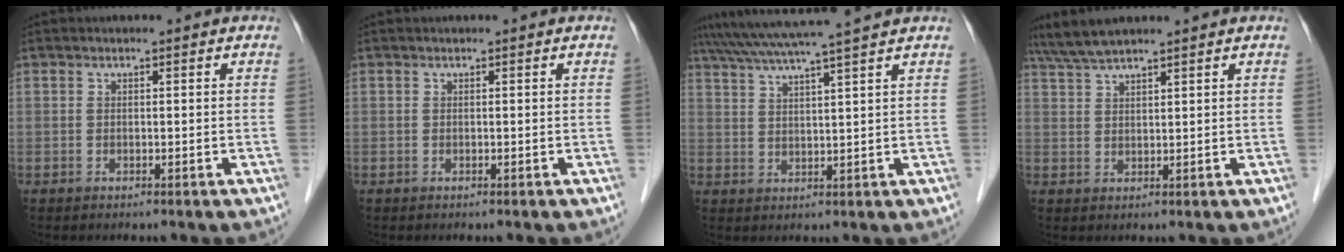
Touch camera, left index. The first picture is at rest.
{"total": 0.0}
{"total": 10.0, "force": [8.6, -1.9, 4.8], "torque": [-0.088, 0.017, 0.129]}
{"total": 5.4, "force": [4.7, -0.3, 2.5], "torque": [-0.057, 0.027, 0.096]}